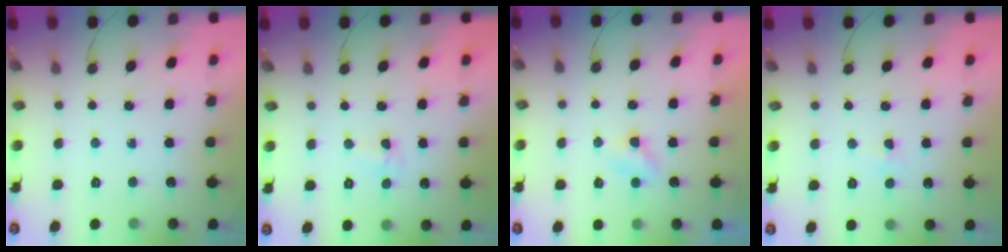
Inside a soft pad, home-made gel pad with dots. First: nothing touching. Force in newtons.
{"total": 3.0, "press": 2.9, "slide": 0.7}
{"total": 2.8, "press": 2.7, "slide": 0.4}
{"total": 3.0, "press": 2.9, "slide": 0.6}